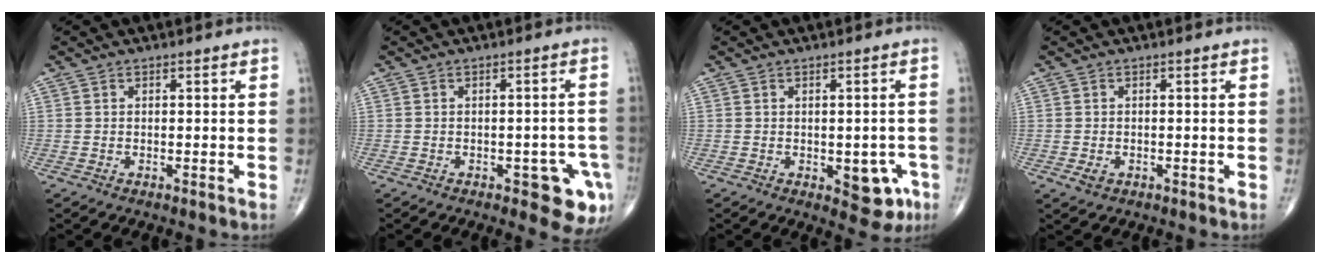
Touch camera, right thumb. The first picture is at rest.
{"total": 8.1, "force": [-3.5, 3.4, 6.4], "torque": [-0.045, 0.009, -0.038]}
{"total": 7.1, "force": [-2.4, 3.7, 5.6], "torque": [-0.035, 0.006, -0.020]}
{"total": 1.7, "force": [-0.6, 1.3, 1.0], "torque": [-0.015, 0.001, -0.006]}